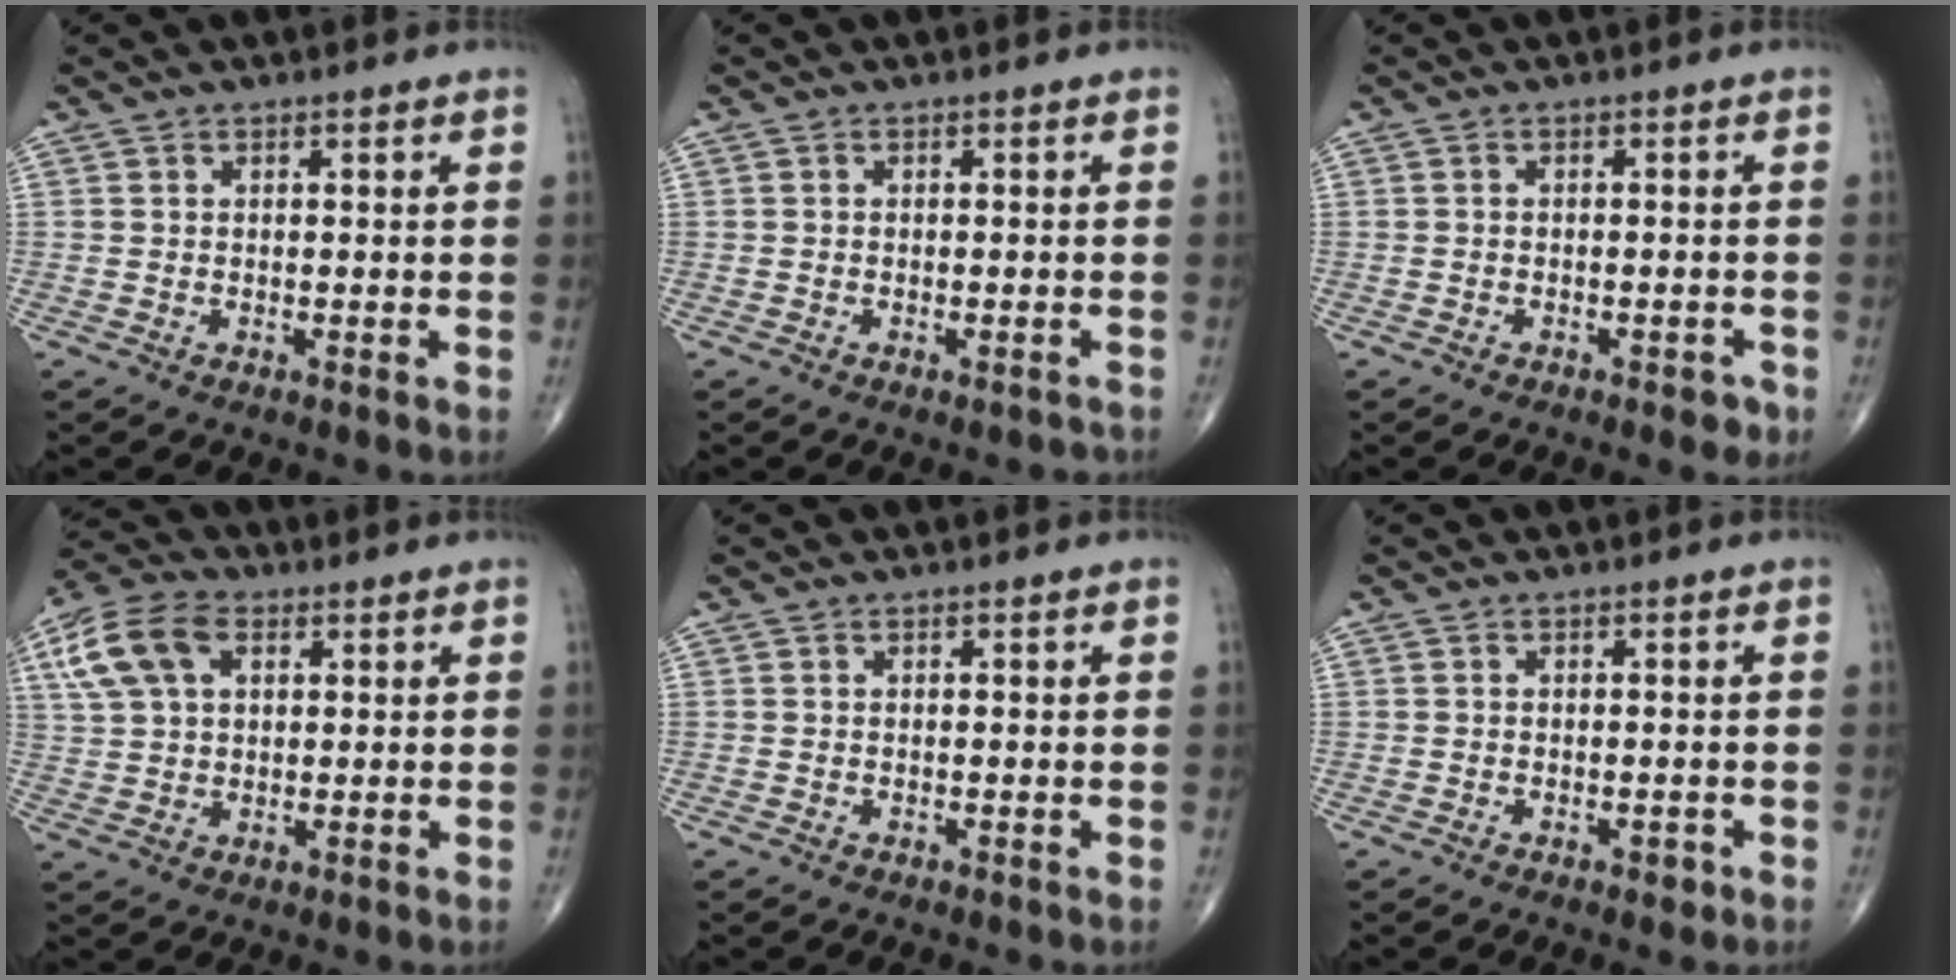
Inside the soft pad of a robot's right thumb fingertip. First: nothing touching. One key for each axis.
{"total": 1.3, "fx": -1.2, "fy": 0.4, "fz": 0.5, "tx": -0.010, "ty": 0.007, "tz": -0.012}
{"total": 2.6, "fx": -1.6, "fy": 1.3, "fz": 1.7, "tx": -0.016, "ty": 0.007, "tz": -0.019}
{"total": 11.2, "fx": 4.1, "fy": 7.0, "fz": 7.8, "tx": -0.158, "ty": 0.014, "tz": 0.077}
{"total": 0.0}
{"total": 1.2, "fx": -0.7, "fy": 0.7, "fz": 0.8, "tx": -0.010, "ty": 0.000, "tz": -0.009}